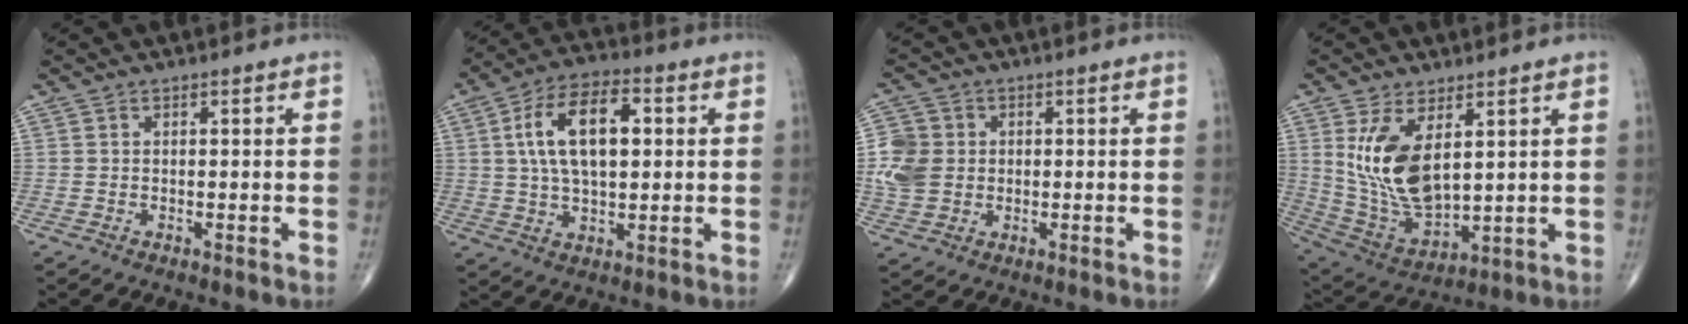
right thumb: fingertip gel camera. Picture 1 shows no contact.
{"total": 14.0, "force": [2.6, 7.1, 11.7], "torque": [-0.201, 0.013, 0.044]}
{"total": 7.5, "force": [0.2, 6.4, 3.8], "torque": [-0.065, 0.002, 0.002]}
{"total": 14.0, "force": [4.0, 7.0, 11.4], "torque": [-0.212, -0.024, 0.100]}